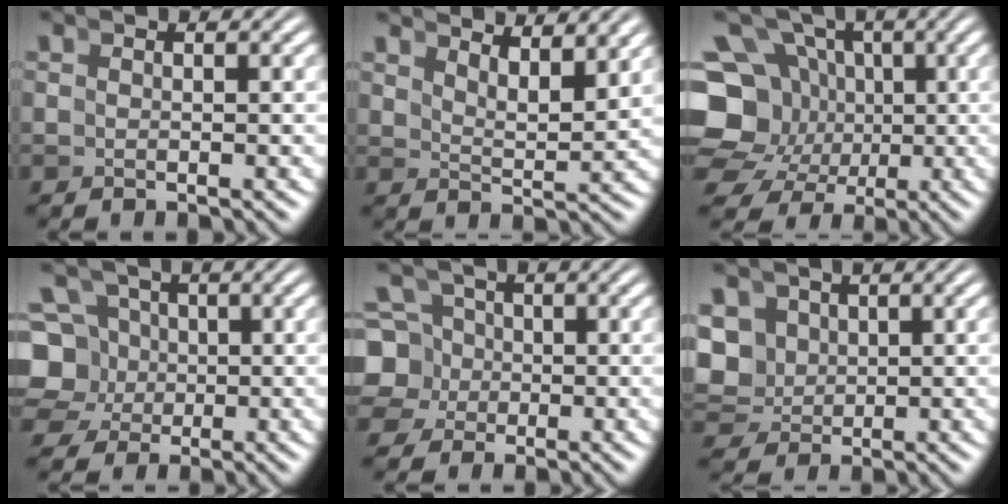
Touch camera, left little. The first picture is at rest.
{"total": 4.2, "force": [3.8, 0.4, 1.7], "torque": [-0.014, -0.003, 0.063]}
{"total": 12.9, "force": [-0.3, 11.1, 6.6], "torque": [-0.135, -0.053, 0.003]}
{"total": 9.8, "force": [-0.4, 9.1, 3.7], "torque": [-0.095, -0.038, -0.004]}
{"total": 8.8, "force": [-1.5, 8.3, 2.8], "torque": [-0.073, -0.039, -0.026]}
{"total": 7.2, "force": [0.5, 6.6, 2.8], "torque": [-0.085, -0.028, 0.017]}